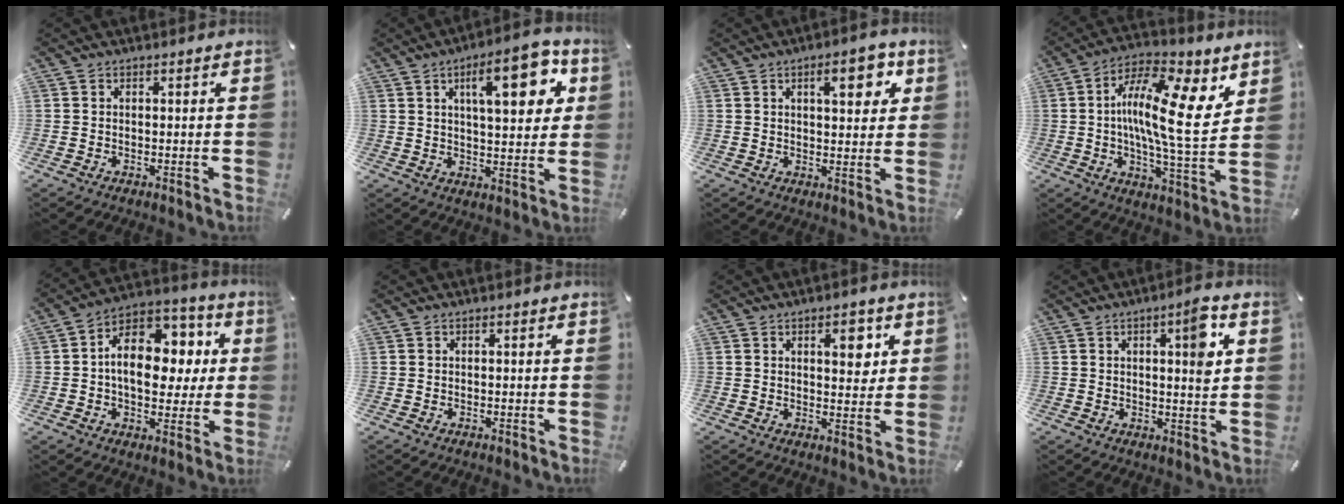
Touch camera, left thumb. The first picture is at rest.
{"total": 15.0, "force": [6.1, 5.7, 12.5], "torque": [-0.179, -0.012, 0.094]}
{"total": 8.2, "force": [3.5, 3.3, 6.6], "torque": [-0.087, -0.009, 0.049]}
{"total": 19.1, "force": [4.8, 6.1, 17.5], "torque": [-0.310, -0.044, 0.070]}
{"total": 15.0, "force": [1.6, 10.7, 10.4], "torque": [-0.149, -0.007, 0.031]}
{"total": 0.0}
{"total": 6.6, "force": [2.7, 3.3, 5.1], "torque": [-0.060, -0.012, 0.037]}
{"total": 7.7, "force": [2.7, 1.8, 7.0], "torque": [-0.082, -0.019, 0.031]}